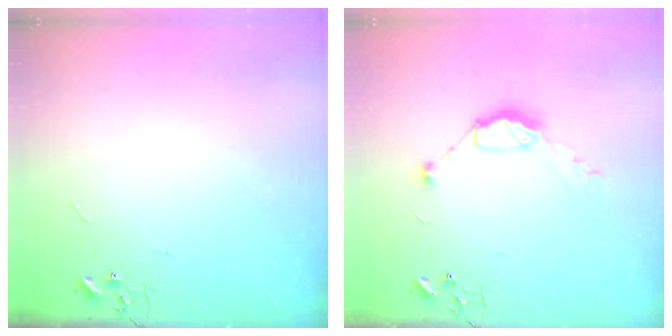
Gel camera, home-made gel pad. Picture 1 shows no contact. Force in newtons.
{"total": 8.3, "press": 8.3, "slide": 0.5}